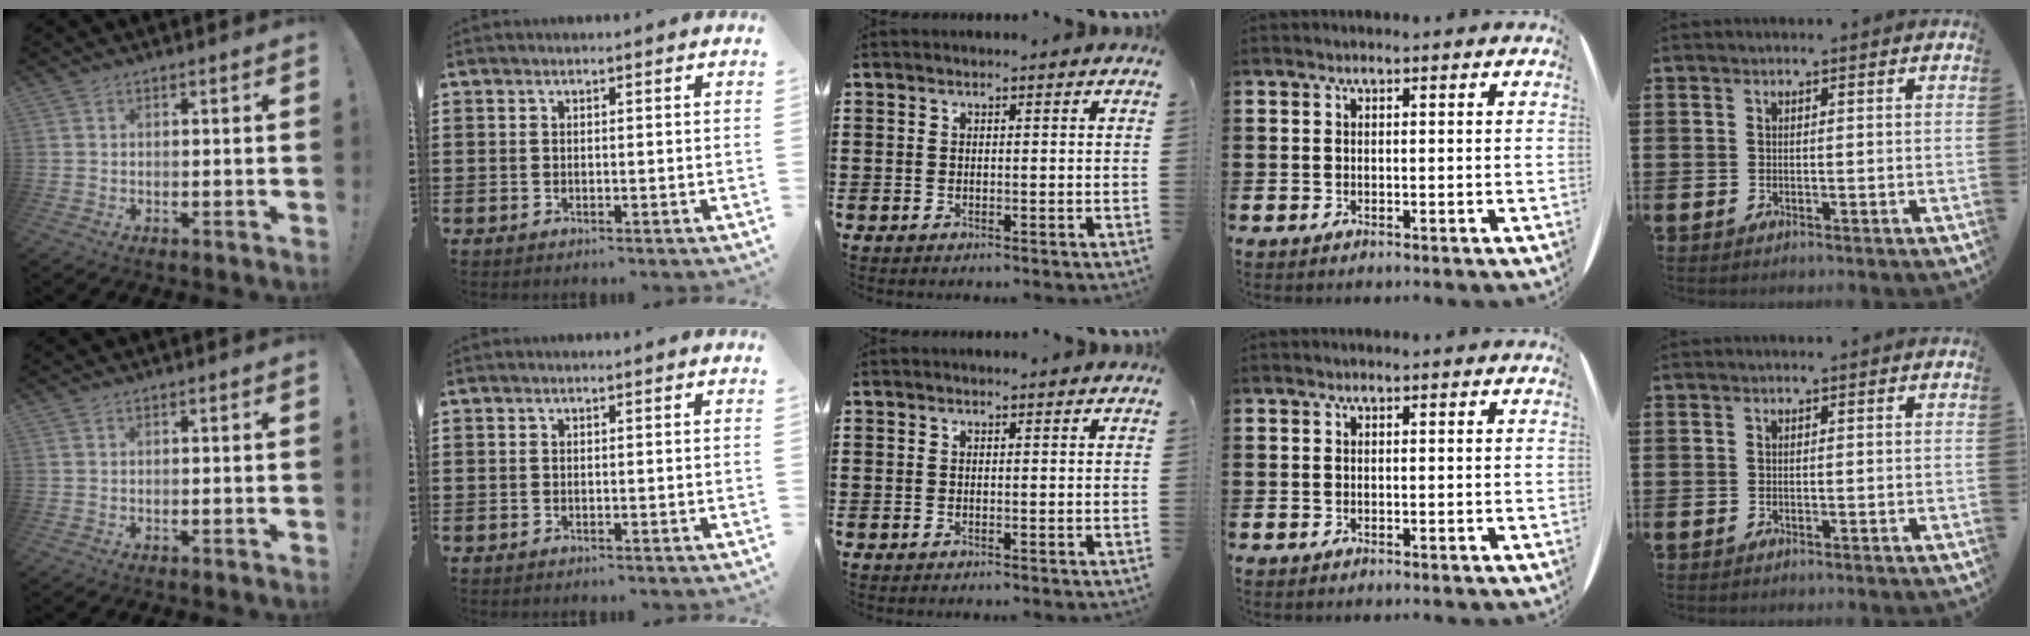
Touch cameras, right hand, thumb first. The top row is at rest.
{}